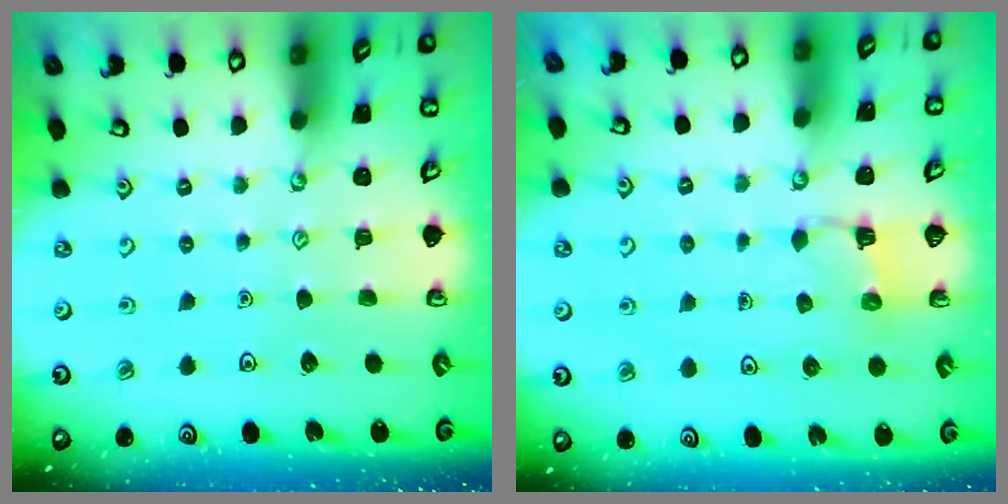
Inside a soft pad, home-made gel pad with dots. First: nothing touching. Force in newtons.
{"total": 3.4, "press": 3.3, "slide": 0.6}